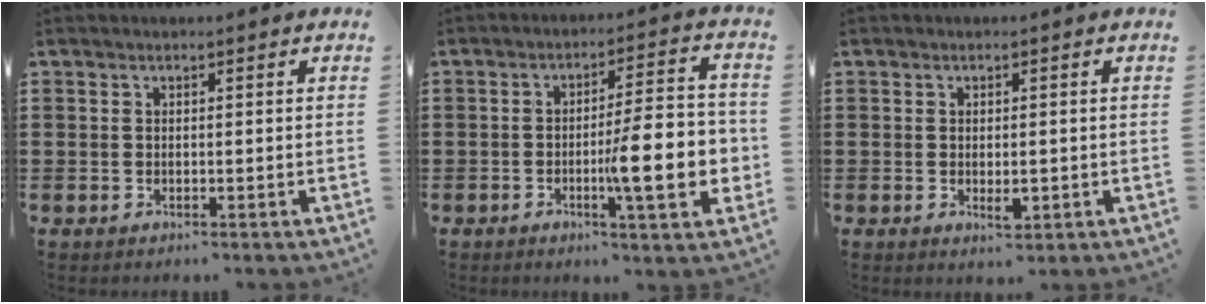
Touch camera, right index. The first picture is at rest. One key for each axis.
{"total": 12.1, "fx": -2.6, "fy": 2.7, "fz": 11.6, "tx": -0.162, "ty": -0.012, "tz": -0.048}
{"total": 2.0, "fx": -0.2, "fy": 0.8, "fz": 1.8, "tx": -0.034, "ty": -0.001, "tz": -0.003}